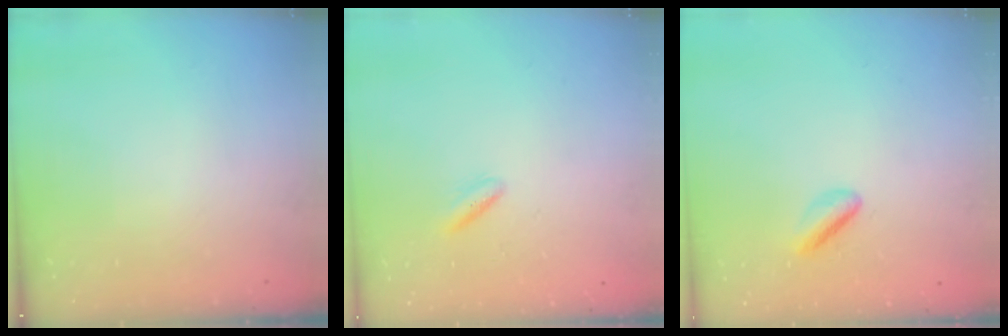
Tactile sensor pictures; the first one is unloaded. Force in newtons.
{"total": 2.1, "press": 1.9, "slide": 1.0}
{"total": 3.2, "press": 3.1, "slide": 1.0}